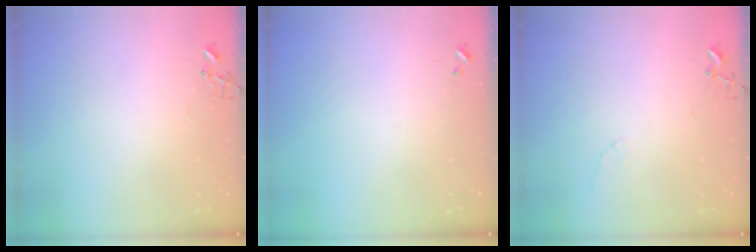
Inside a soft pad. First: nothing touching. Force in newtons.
{"total": 0.0}
{"total": 5.0, "press": 4.9, "slide": 0.7}